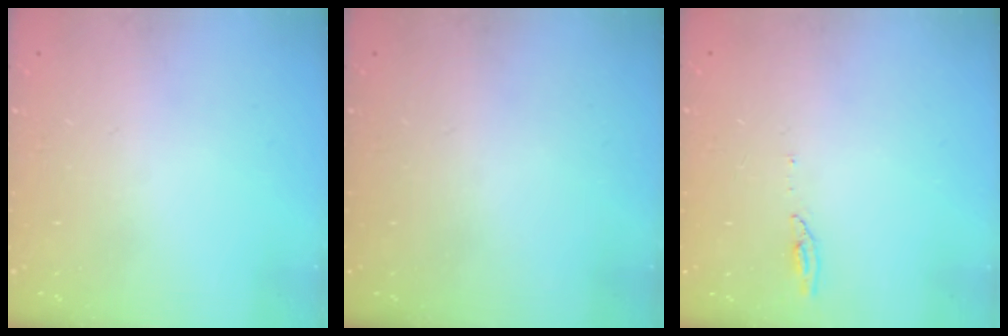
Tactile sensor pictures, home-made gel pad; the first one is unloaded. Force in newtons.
{"total": 0.0}
{"total": 3.7, "press": 3.7, "slide": 0.5}